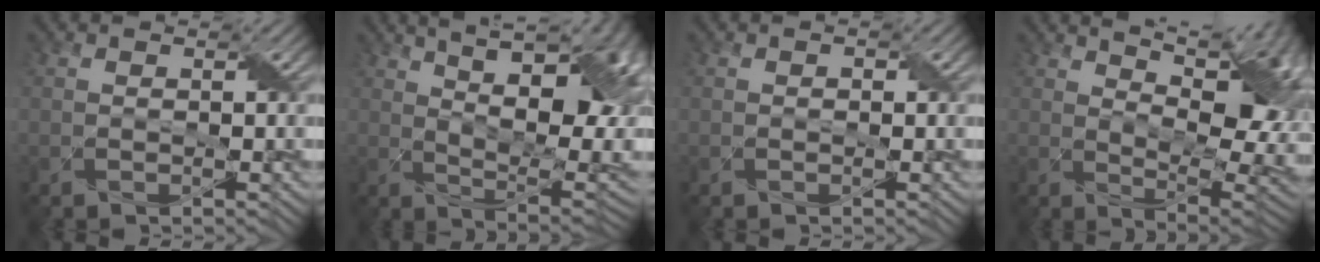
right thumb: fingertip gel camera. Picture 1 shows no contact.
{"total": 18.6, "force": [6.3, 8.0, 15.6], "torque": [-0.224, 0.044, 0.105]}
{"total": 0.9, "force": [0.0, 0.7, 0.5], "torque": [-0.006, 0.000, 0.001]}
{"total": 15.0, "force": [5.3, 6.6, 12.3], "torque": [-0.179, 0.032, 0.085]}